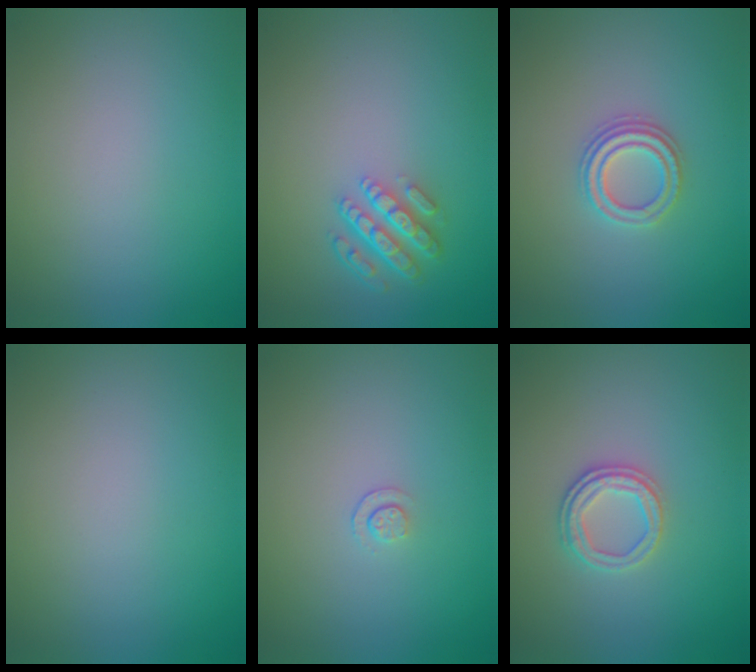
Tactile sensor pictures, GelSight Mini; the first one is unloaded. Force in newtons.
{"total": 4.3, "press": 3.3, "slide": 2.8}
{"total": 2.7, "press": 2.5, "slide": 1.2}
{"total": 0.0}
{"total": 0.8, "press": 0.5, "slide": 0.7}
{"total": 2.5, "press": 2.4, "slide": 0.8}